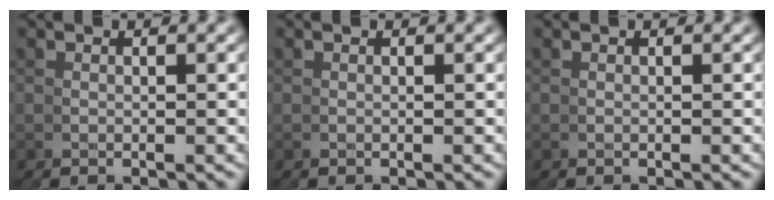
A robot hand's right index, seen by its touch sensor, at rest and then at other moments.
{"total": 0.0}
{"total": 0.0}